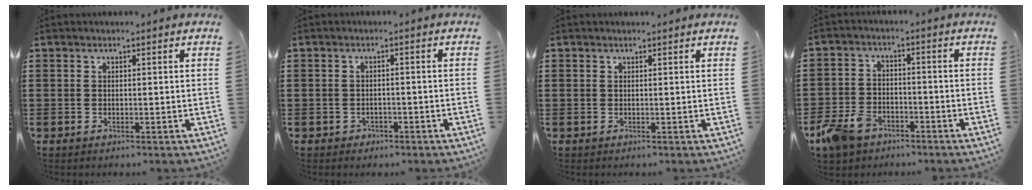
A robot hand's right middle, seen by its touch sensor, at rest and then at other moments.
{"total": 1.1, "force": [-0.9, 0.7, 0.2], "torque": [-0.007, 0.000, -0.020]}
{"total": 0.0}
{"total": 5.9, "force": [-4.3, 3.2, 2.3], "torque": [-0.074, 0.006, -0.091]}